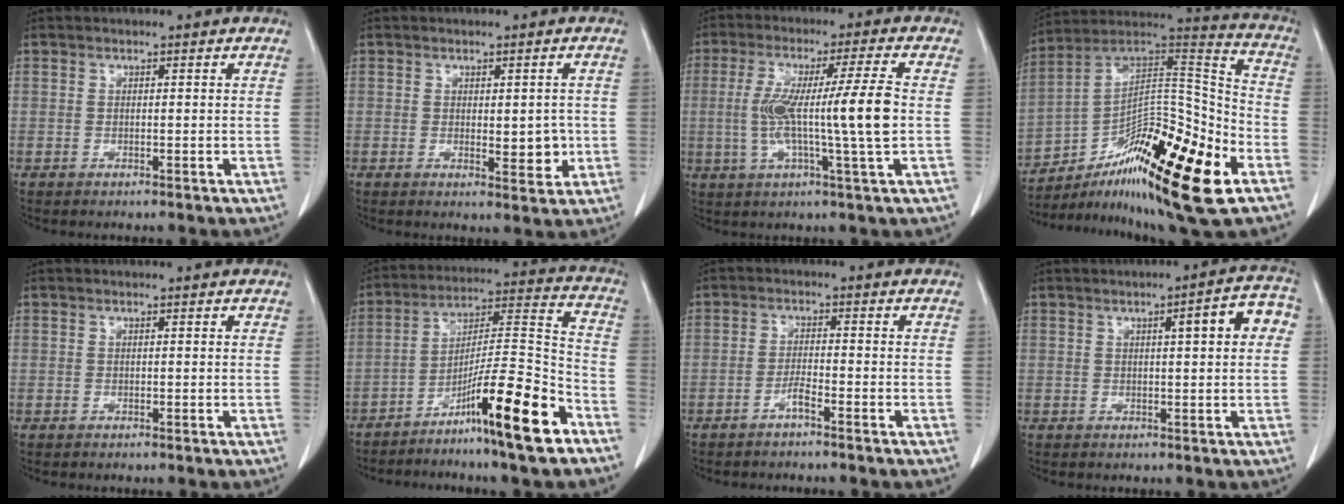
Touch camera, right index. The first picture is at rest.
{"total": 4.0, "force": [-0.2, 1.7, 3.6], "torque": [-0.041, -0.006, 0.006]}
{"total": 12.5, "force": [-0.3, -0.9, 12.5], "torque": [-0.229, 0.004, -0.005]}
{"total": 24.7, "force": [-12.0, 4.9, 21.0], "torque": [-0.310, 0.014, -0.190]}
{"total": 0.0}
{"total": 15.5, "force": [-9.3, -0.1, 12.4], "torque": [-0.206, -0.005, -0.161]}
{"total": 2.2, "force": [-1.6, -0.1, 1.4], "torque": [-0.029, 0.001, -0.033]}
{"total": 6.3, "force": [1.4, 1.1, 6.0], "torque": [-0.077, 0.020, 0.013]}